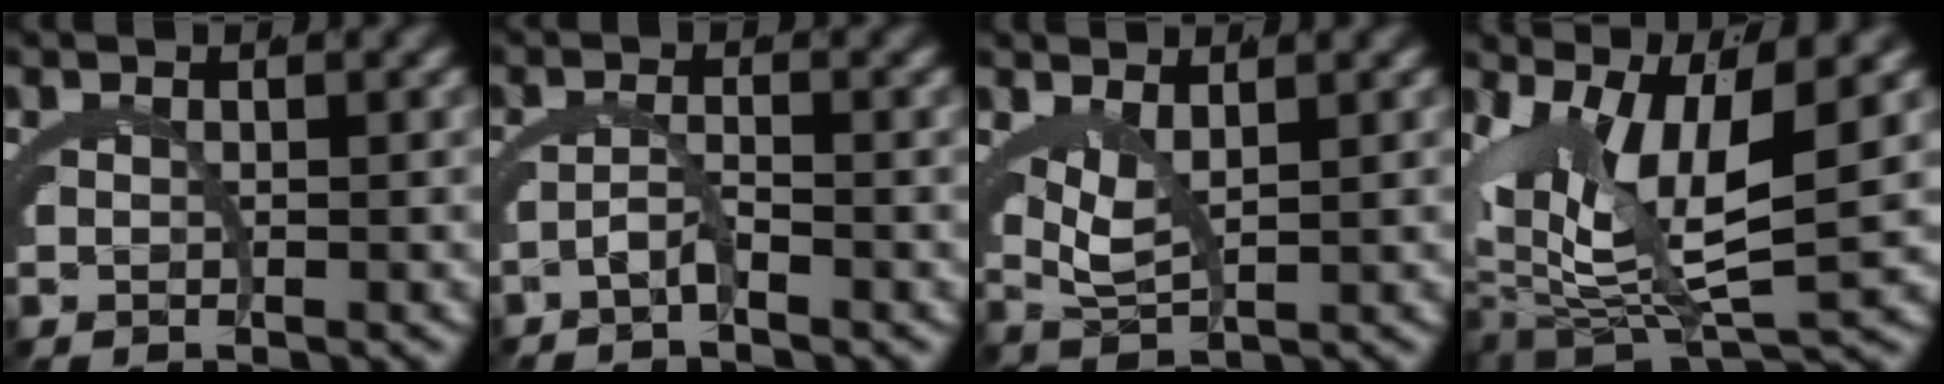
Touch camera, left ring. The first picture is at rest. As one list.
[{"total": 2.5, "force": [-1.7, -1.9, -0.2], "torque": [0.025, 0.010, -0.037]}, {"total": 2.7, "force": [0.9, 1.2, 2.2], "torque": [-0.044, -0.003, 0.016]}, {"total": 8.1, "force": [-0.5, 4.2, 6.9], "torque": [-0.119, -0.017, -0.003]}]